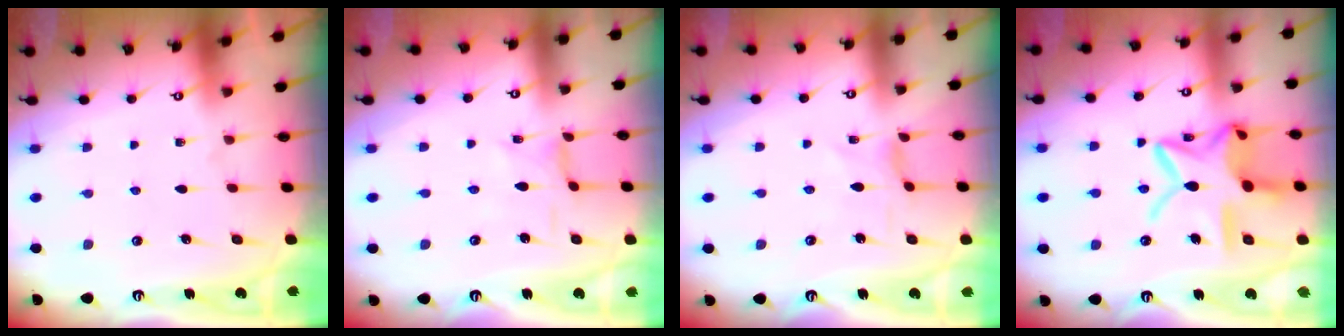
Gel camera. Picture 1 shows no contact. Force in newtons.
{"total": 0.6, "press": 0.5, "slide": 0.2}
{"total": 1.0, "press": 1.0, "slide": 0.2}
{"total": 17.4, "press": 17.3, "slide": 1.4}